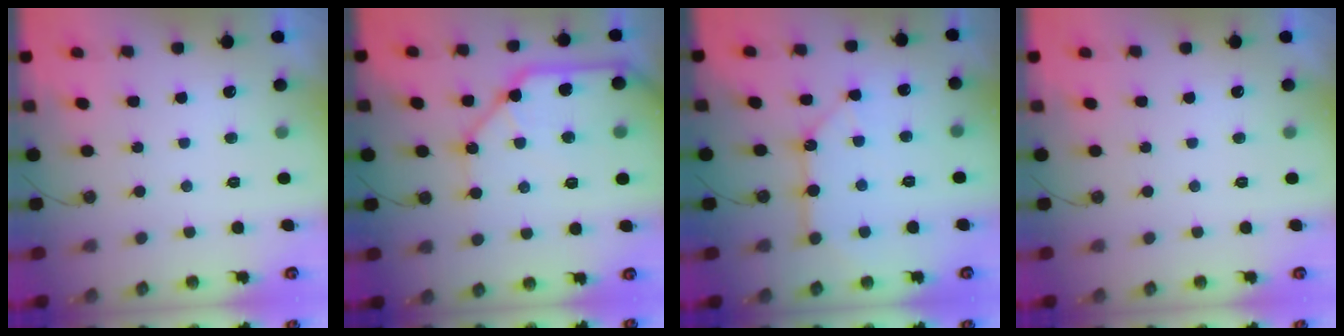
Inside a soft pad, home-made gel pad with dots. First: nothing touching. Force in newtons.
{"total": 15.0, "press": 14.9, "slide": 2.0}
{"total": 10.8, "press": 10.8, "slide": 0.6}
{"total": 0.0}